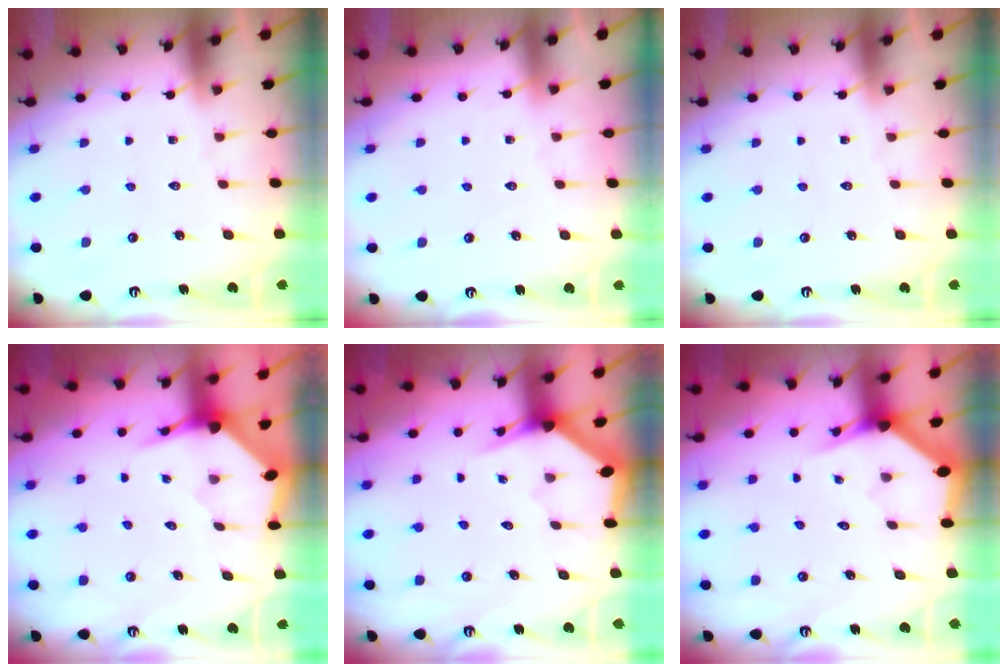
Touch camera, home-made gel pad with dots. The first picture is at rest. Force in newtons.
{"total": 2.2, "press": 2.2, "slide": 0.3}
{"total": 0.0}
{"total": 3.5, "press": 3.4, "slide": 0.4}
{"total": 3.1, "press": 3.1, "slide": 0.1}
{"total": 3.0, "press": 3.0, "slide": 0.1}